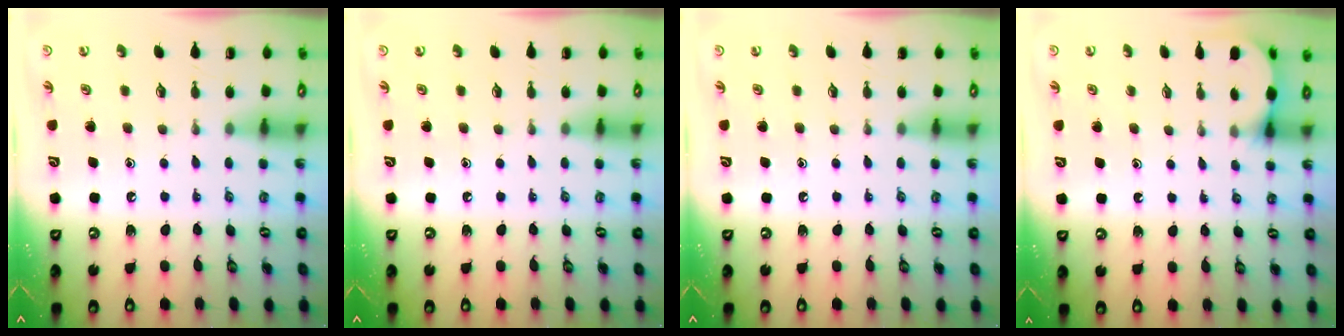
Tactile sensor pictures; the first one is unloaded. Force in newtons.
{"total": 0.0}
{"total": 0.0}
{"total": 1.3, "press": 1.3, "slide": 0.1}